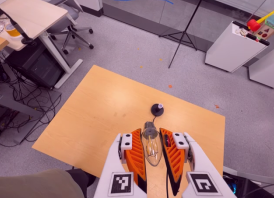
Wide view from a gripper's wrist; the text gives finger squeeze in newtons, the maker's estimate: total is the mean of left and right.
{"total": 18.1, "left": 18.9, "right": 17.2}